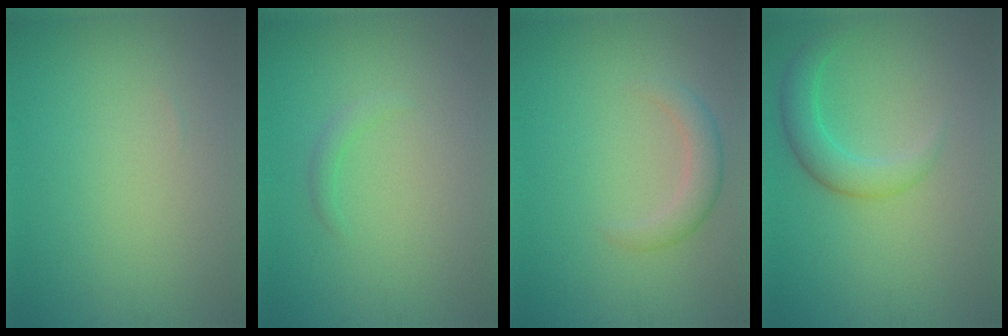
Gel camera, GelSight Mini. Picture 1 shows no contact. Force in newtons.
{"total": 0.9, "press": 0.9, "slide": 0.0}
{"total": 2.3, "press": 2.3, "slide": 0.1}
{"total": 3.2, "press": 3.2, "slide": 0.1}